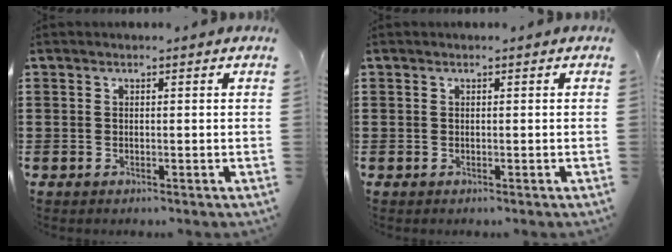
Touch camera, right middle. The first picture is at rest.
{"total": 0.0}